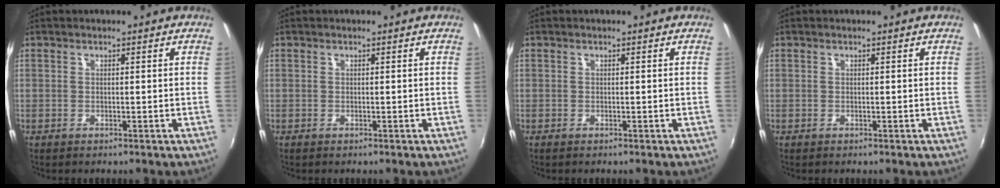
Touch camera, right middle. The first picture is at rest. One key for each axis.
{"total": 0.0}
{"total": 0.0}
{"total": 0.0}